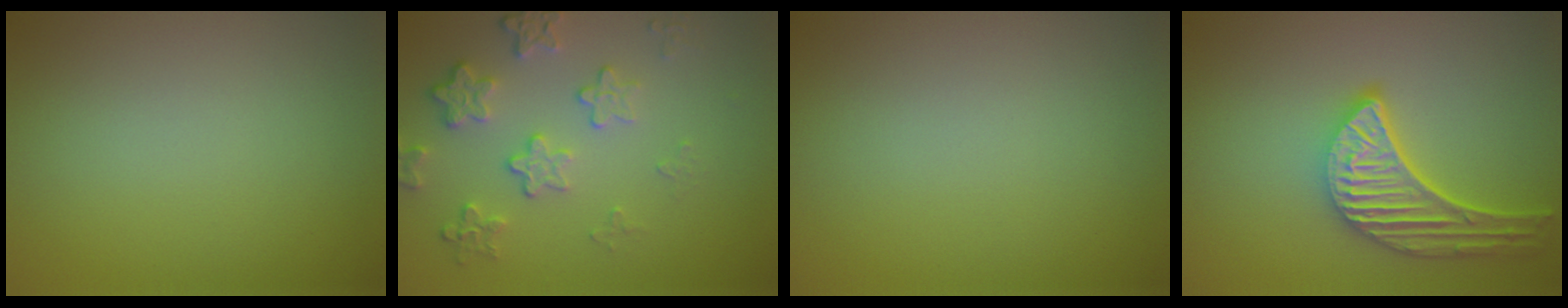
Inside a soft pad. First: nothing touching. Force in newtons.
{"total": 4.0, "press": 3.0, "slide": 2.6}
{"total": 0.0}
{"total": 5.4, "press": 4.3, "slide": 3.4}